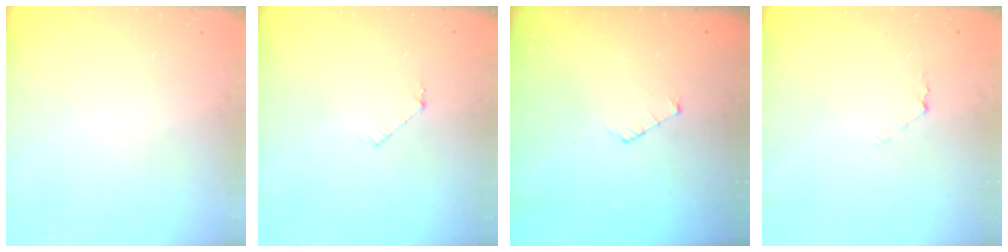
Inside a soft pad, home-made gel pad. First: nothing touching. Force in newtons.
{"total": 4.3, "press": 4.2, "slide": 0.3}
{"total": 3.9, "press": 3.9, "slide": 0.4}
{"total": 3.8, "press": 3.8, "slide": 0.4}